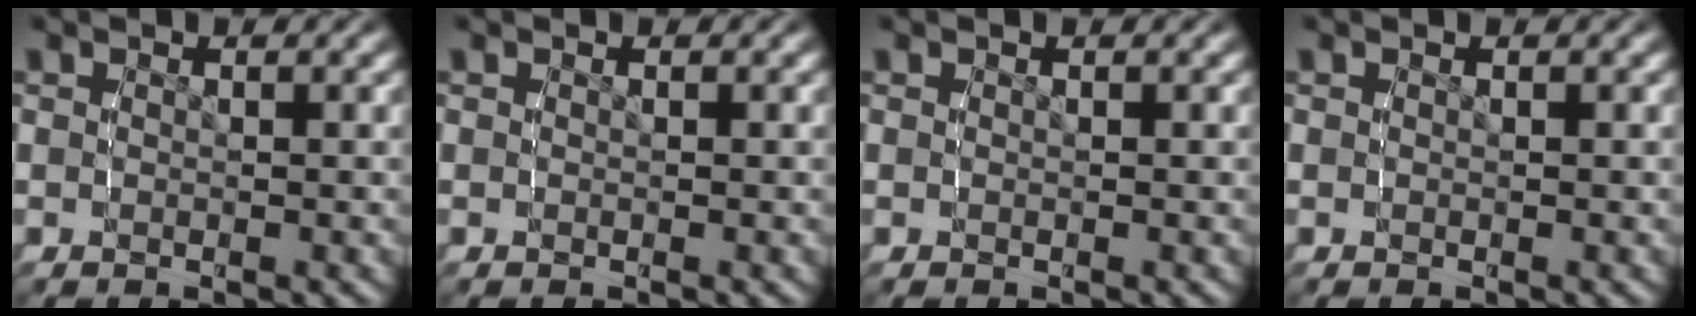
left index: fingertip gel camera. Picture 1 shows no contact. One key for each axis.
{"total": 0.0}
{"total": 0.0}
{"total": 0.0}